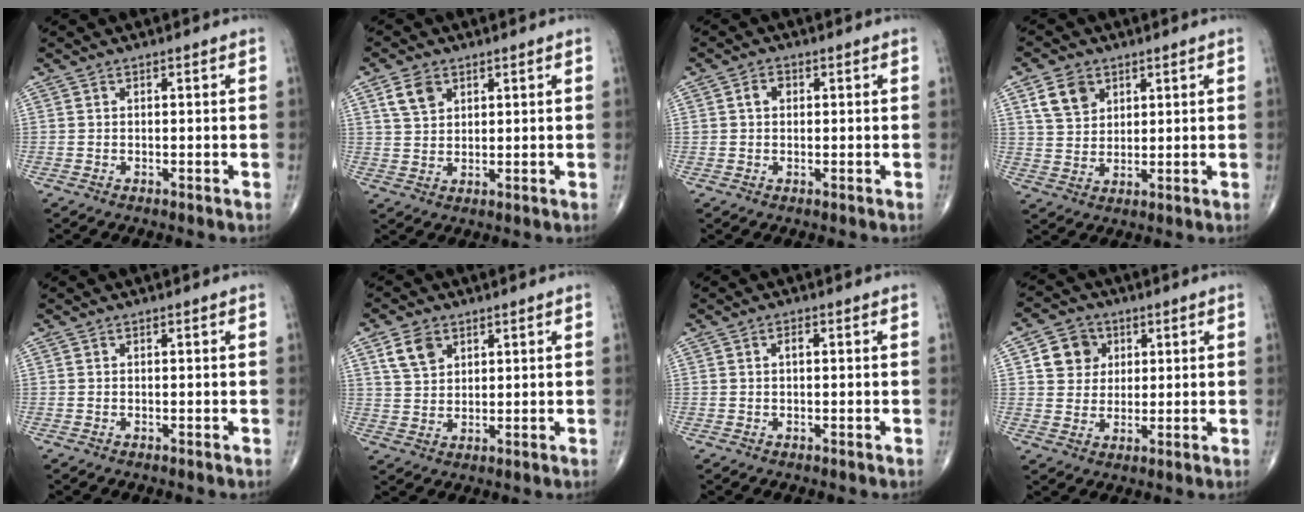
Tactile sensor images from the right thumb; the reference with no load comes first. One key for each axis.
{"total": 4.9, "fx": 2.5, "fy": 3.3, "fz": 2.6, "tx": -0.040, "ty": -0.008, "tz": 0.051}
{"total": 2.2, "fx": 0.5, "fy": 1.7, "fz": 1.3, "tx": -0.018, "ty": 0.008, "tz": 0.008}
{"total": 6.7, "fx": 3.3, "fy": 4.9, "fz": 3.2, "tx": -0.043, "ty": -0.012, "tz": 0.065}
{"total": 0.0}
{"total": 5.8, "fx": 3.0, "fy": 4.0, "fz": 3.0, "tx": -0.045, "ty": -0.011, "tz": 0.061}
{"total": 1.3, "fx": 0.2, "fy": 0.6, "fz": 1.1, "tx": -0.018, "ty": 0.003, "tz": 0.001}
{"total": 7.2, "fx": 2.4, "fy": 6.3, "fz": 2.4, "tx": -0.011, "ty": -0.005, "tz": 0.041}